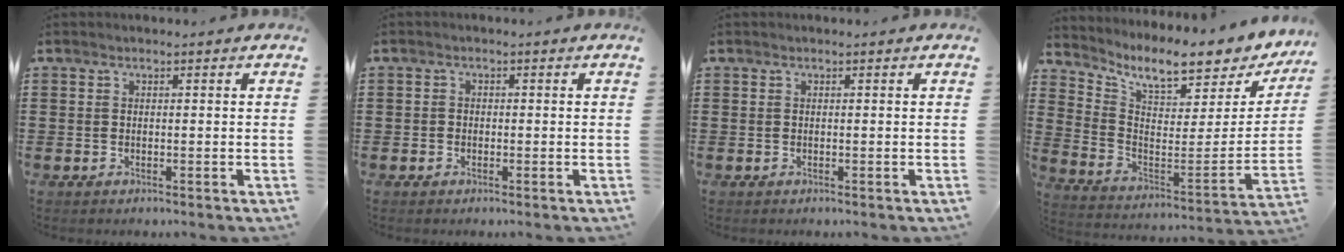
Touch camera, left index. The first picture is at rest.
{"total": 1.0, "force": [-0.5, 0.8, 0.1], "torque": [-0.005, 0.001, -0.011]}
{"total": 0.0}
{"total": 8.2, "force": [6.7, 1.2, 4.6], "torque": [-0.095, -0.061, 0.104]}